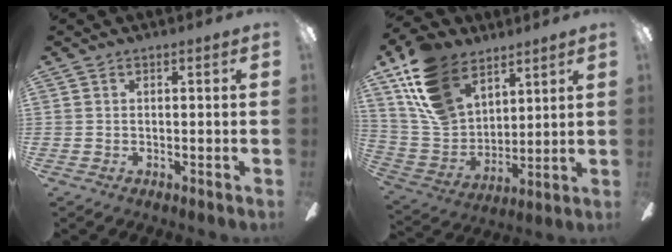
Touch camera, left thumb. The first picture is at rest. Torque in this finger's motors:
{"motor_torque": [0.32, 0.60, 1.37, -1.40, 0.17]}